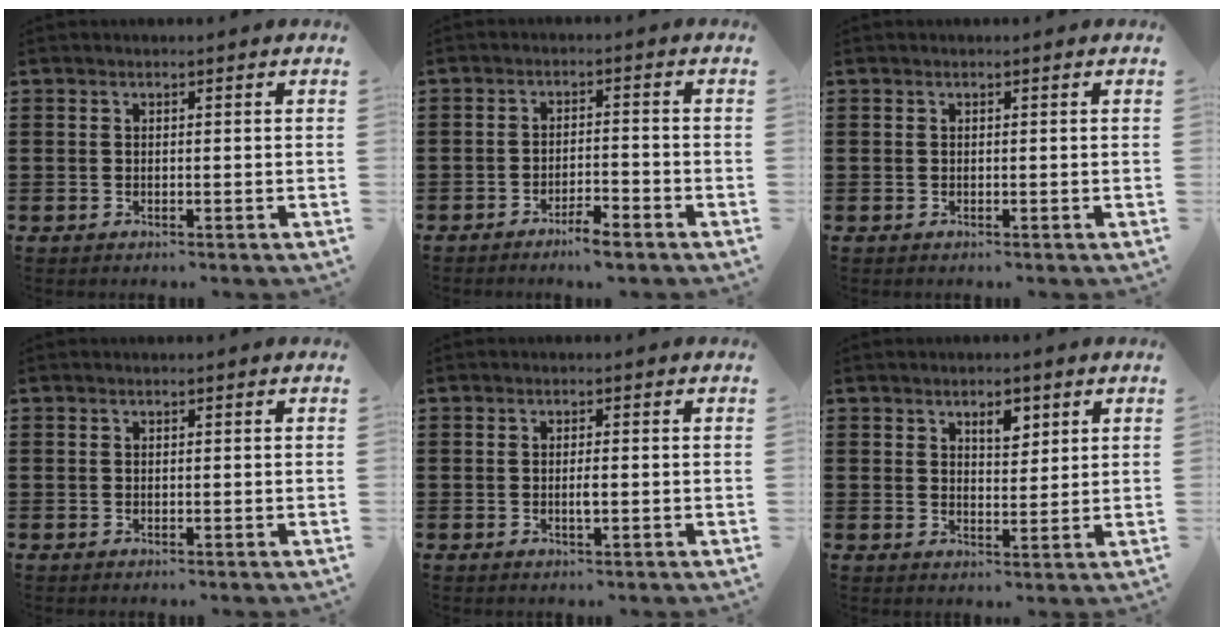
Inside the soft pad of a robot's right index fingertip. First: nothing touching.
{"total": 2.9, "force": [-2.7, 0.1, 1.1], "torque": [-0.021, 0.003, -0.052]}
{"total": 0.0}
{"total": 0.0}
{"total": 1.7, "force": [-0.3, 0.3, 1.6], "torque": [-0.031, 0.000, -0.006]}
{"total": 3.7, "force": [2.4, 1.7, 2.2], "torque": [-0.025, -0.003, 0.037]}